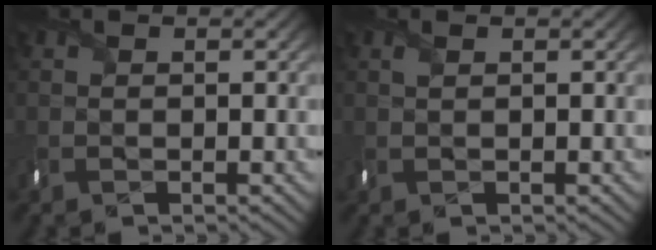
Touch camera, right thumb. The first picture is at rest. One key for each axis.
{"total": 0.8, "fx": 0.4, "fy": 0.3, "fz": 0.6, "tx": -0.019, "ty": 0.003, "tz": 0.008}